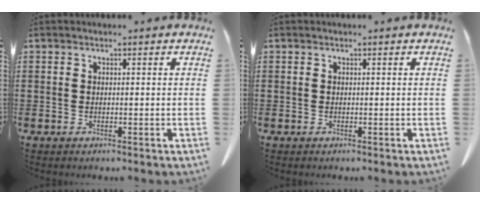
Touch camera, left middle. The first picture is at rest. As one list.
[{"total": 0.0}]